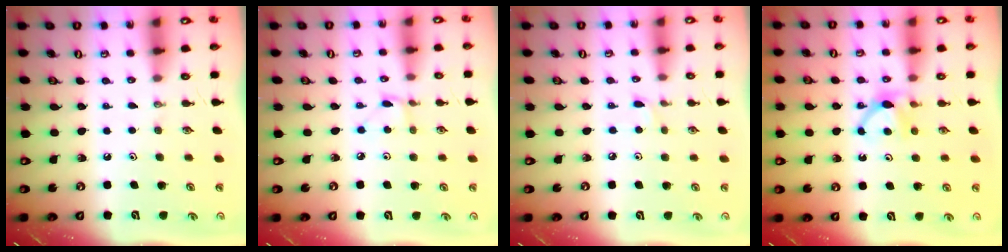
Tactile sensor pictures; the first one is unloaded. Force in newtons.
{"total": 2.4, "press": 2.3, "slide": 0.3}
{"total": 1.9, "press": 1.9, "slide": 0.2}
{"total": 5.4, "press": 5.3, "slide": 0.7}